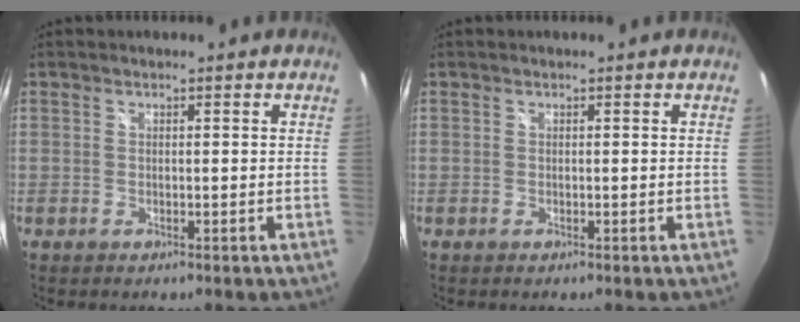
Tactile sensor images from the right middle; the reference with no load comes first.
{"total": 0.0}